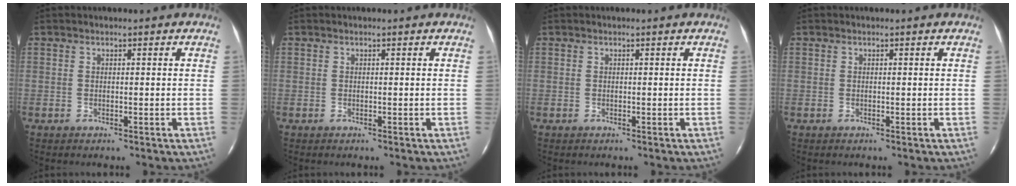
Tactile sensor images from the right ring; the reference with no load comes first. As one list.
[{"total": 0.0}, {"total": 0.0}, {"total": 0.0}]